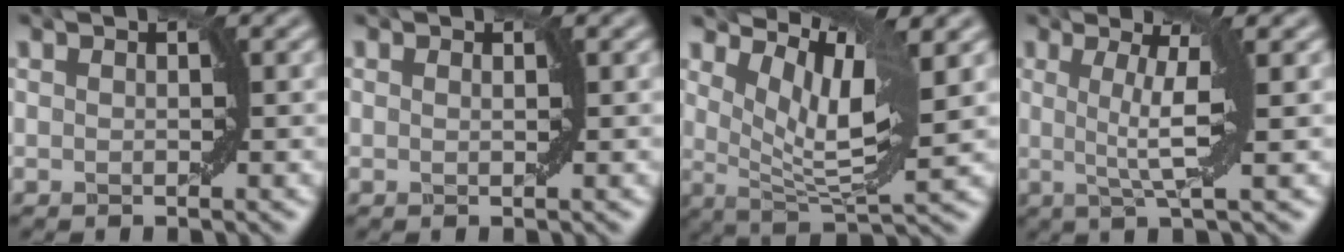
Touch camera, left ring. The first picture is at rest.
{"total": 0.6, "force": [0.4, 0.3, 0.3], "torque": [-0.003, 0.008, -0.007]}
{"total": 6.5, "force": [3.4, 1.6, 5.3], "torque": [-0.100, 0.006, 0.071]}
{"total": 4.1, "force": [0.0, 0.3, 4.1], "torque": [-0.078, 0.004, 0.008]}